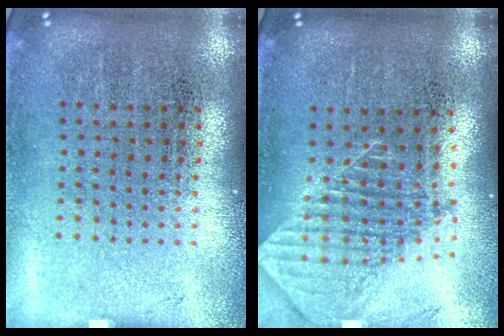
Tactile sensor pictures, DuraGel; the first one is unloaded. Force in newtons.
{"total": 1.8, "press": 1.5, "slide": 1.1}